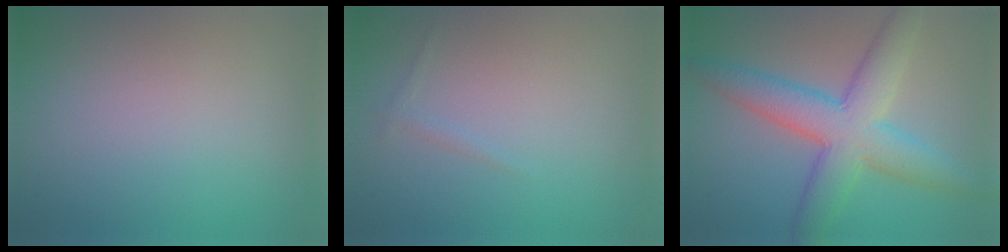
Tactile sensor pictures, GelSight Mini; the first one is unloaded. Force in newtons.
{"total": 0.6, "press": 0.6, "slide": 0.0}
{"total": 7.7, "press": 7.7, "slide": 0.1}